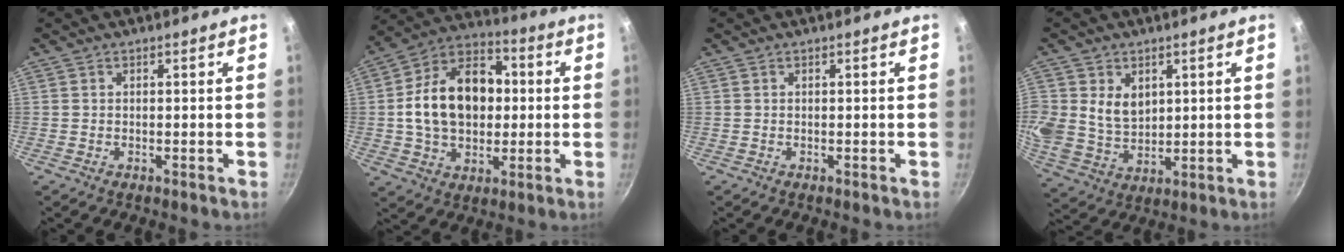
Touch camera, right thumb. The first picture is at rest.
{"total": 18.9, "force": [0.9, 13.4, 13.2], "torque": [-0.190, 0.030, 0.005]}
{"total": 0.0}
{"total": 11.9, "force": [3.2, 9.4, 6.6], "torque": [-0.134, -0.012, 0.075]}